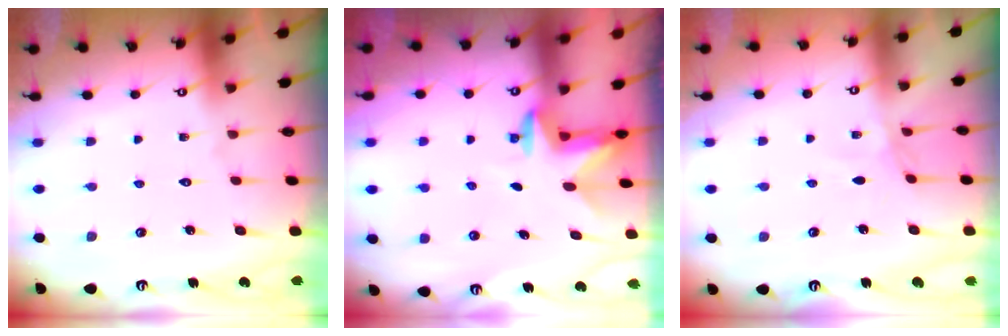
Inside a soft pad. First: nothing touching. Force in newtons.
{"total": 2.6, "press": 2.6, "slide": 0.4}
{"total": 1.7, "press": 1.6, "slide": 0.3}